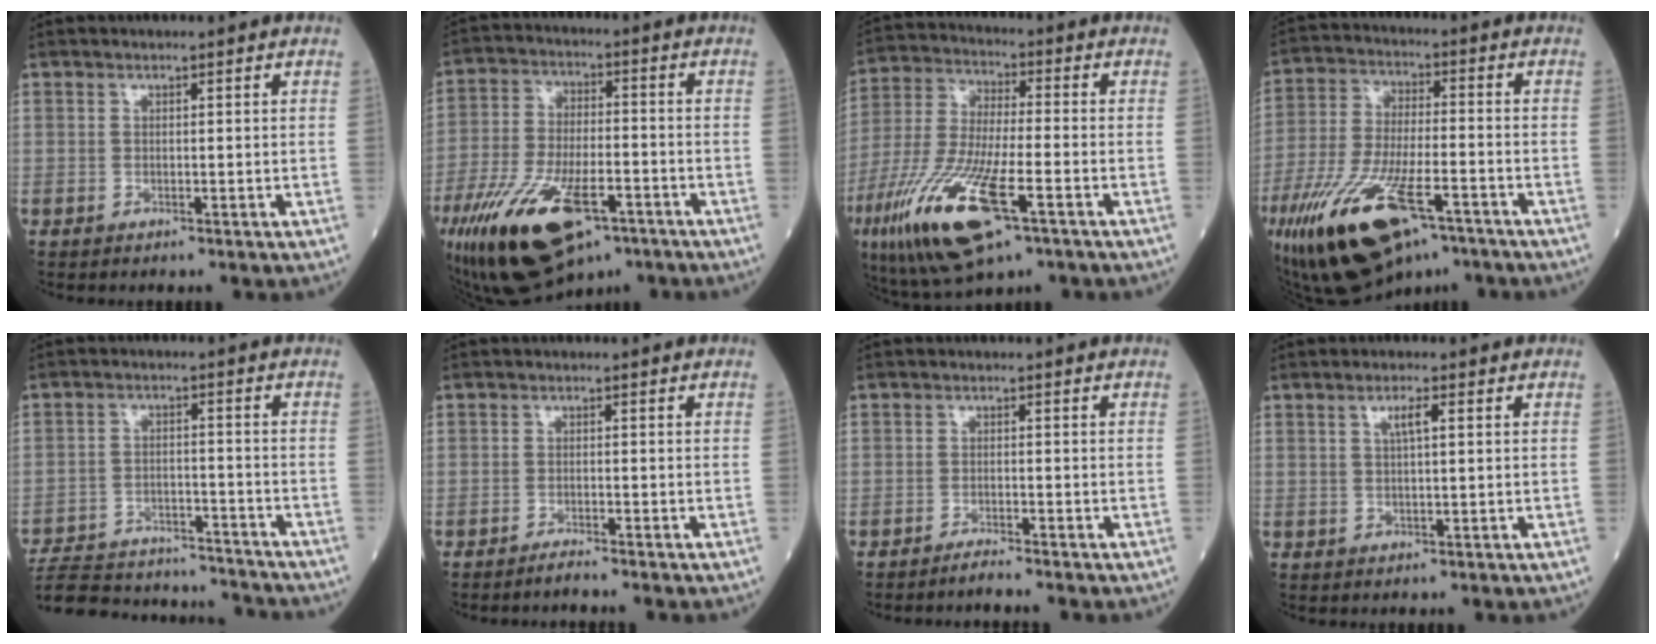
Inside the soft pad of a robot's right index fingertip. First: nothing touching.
{"total": 20.3, "force": [-11.2, 8.5, 14.6], "torque": [-0.297, -0.022, -0.187]}
{"total": 18.8, "force": [-8.6, 4.3, 16.2], "torque": [-0.365, -0.042, -0.153]}
{"total": 20.0, "force": [-11.7, 6.5, 14.9], "torque": [-0.298, -0.035, -0.204]}
{"total": 20.3, "force": [-19.2, 3.8, 5.6], "torque": [-0.127, -0.005, -0.277]}
{"total": 1.6, "force": [-1.5, -0.3, 0.4], "torque": [-0.007, -0.001, -0.029]}
{"total": 1.9, "force": [-1.8, -0.4, 0.4], "torque": [-0.007, -0.002, -0.034]}
{"total": 2.6, "force": [0.9, 0.3, 2.4], "torque": [-0.046, 0.003, 0.016]}